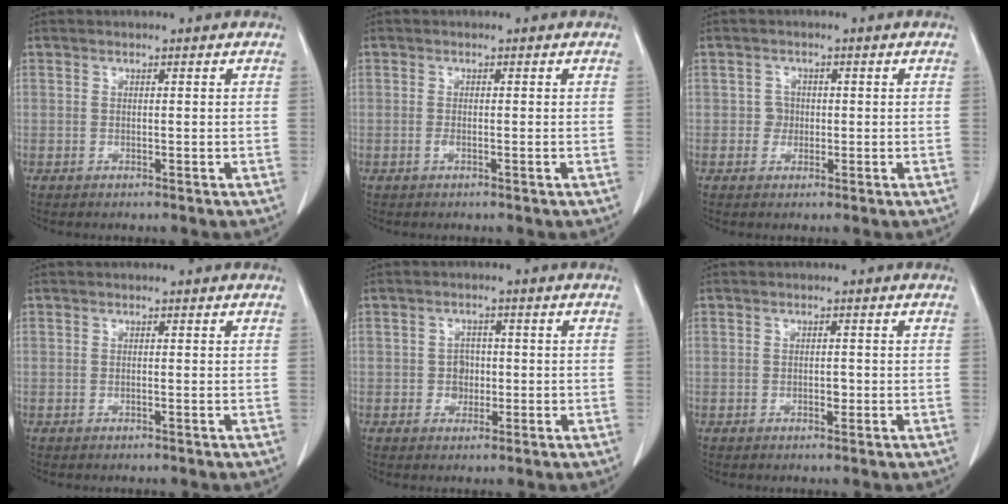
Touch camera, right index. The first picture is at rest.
{"total": 1.0, "force": [-0.3, 0.2, 0.9], "torque": [-0.017, -0.001, -0.004]}
{"total": 1.8, "force": [-0.2, 1.8, 0.3], "torque": [0.002, 0.007, -0.005]}
{"total": 0.0}
{"total": 2.7, "force": [-0.4, 2.4, 1.2], "torque": [-0.010, 0.007, -0.004]}
{"total": 1.2, "force": [-0.3, 0.6, 1.0], "torque": [-0.017, 0.000, -0.003]}